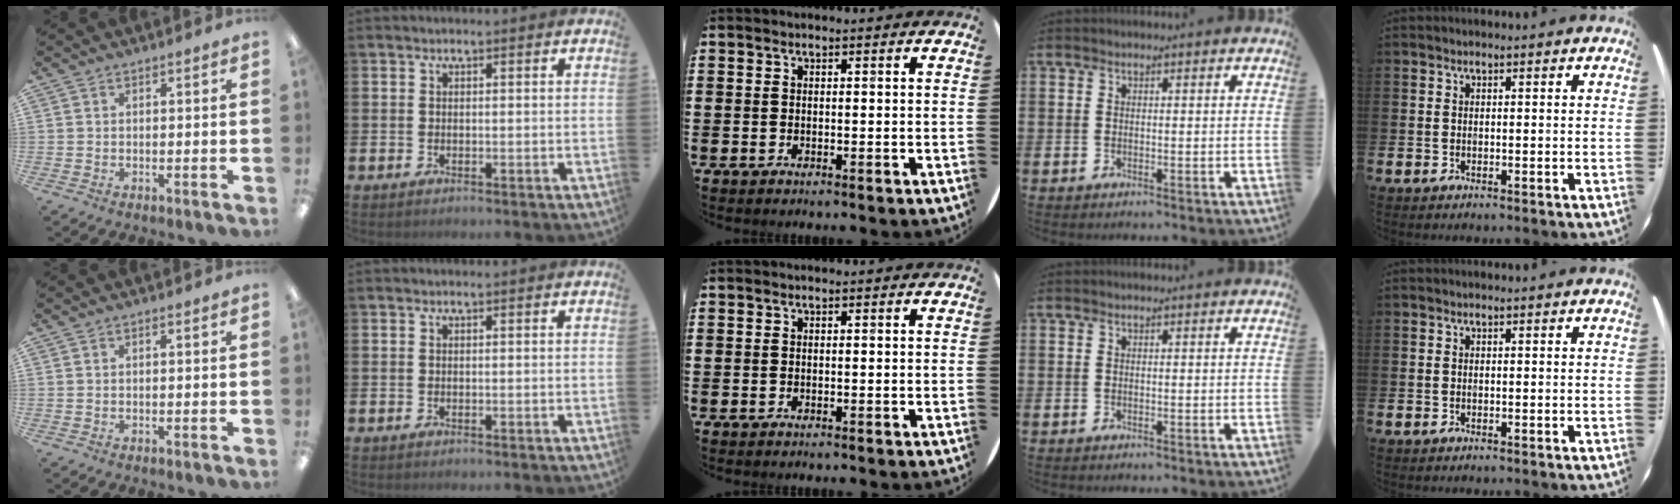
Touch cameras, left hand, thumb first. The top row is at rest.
{}